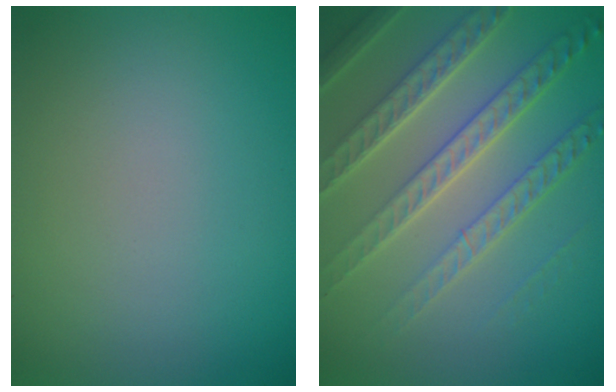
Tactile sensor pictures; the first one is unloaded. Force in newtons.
{"total": 7.7, "press": 5.3, "slide": 5.6}